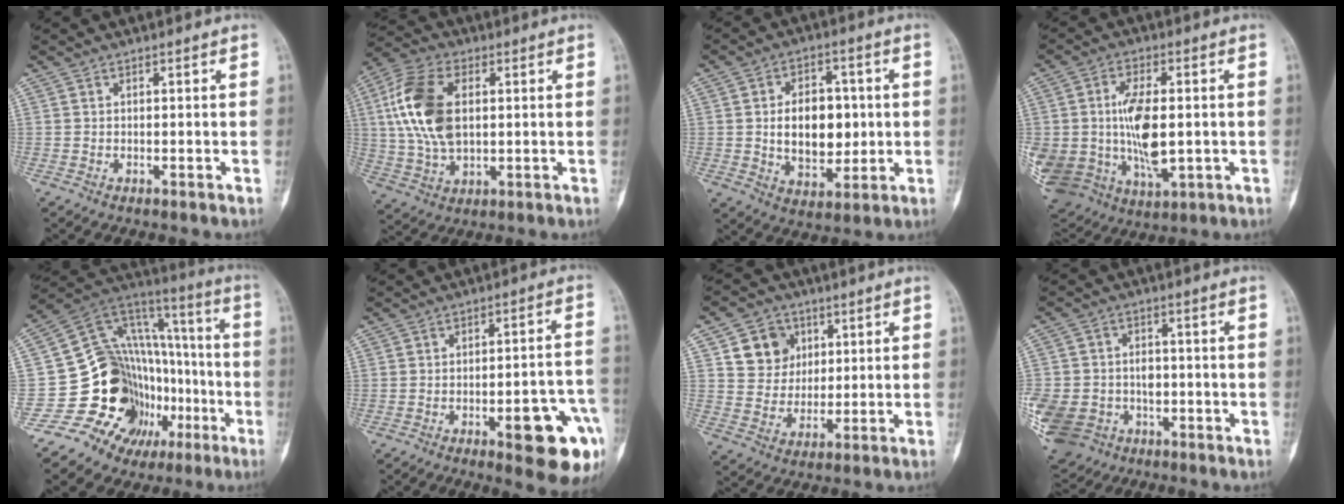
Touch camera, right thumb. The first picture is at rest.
{"total": 15.3, "force": [2.6, 8.9, 12.2], "torque": [-0.250, 0.006, 0.048]}
{"total": 12.6, "force": [0.3, 8.3, 9.5], "torque": [-0.106, 0.003, 0.014]}
{"total": 24.7, "force": [-0.6, 15.3, 19.4], "torque": [-0.422, -0.005, 0.014]}
{"total": 27.3, "force": [-8.8, 18.7, 17.9], "torque": [-0.217, 0.110, -0.128]}
{"total": 15.3, "force": [-6.3, 4.3, 13.3], "torque": [-0.116, 0.034, -0.067]}
{"total": 9.3, "force": [3.5, 8.1, 2.9], "torque": [-0.010, -0.010, 0.064]}
{"total": 17.9, "force": [-5.5, 14.8, 8.5], "torque": [-0.213, 0.021, -0.081]}